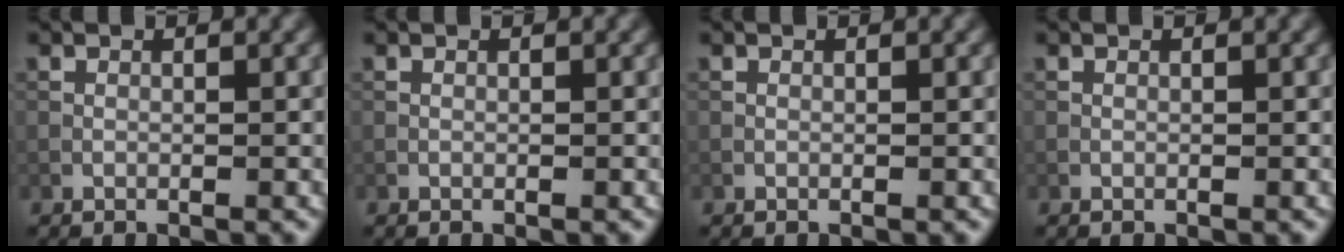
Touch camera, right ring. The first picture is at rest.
{"total": 0.0}
{"total": 0.0}
{"total": 0.0}